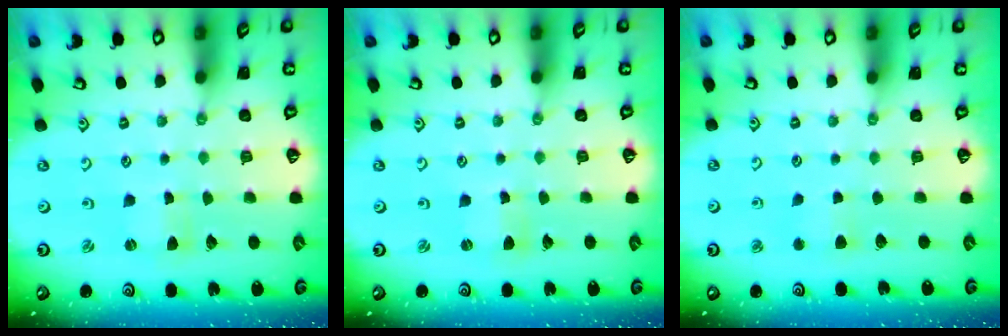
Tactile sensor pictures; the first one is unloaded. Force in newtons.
{"total": 2.5, "press": 2.5, "slide": 0.2}
{"total": 2.5, "press": 2.4, "slide": 0.5}